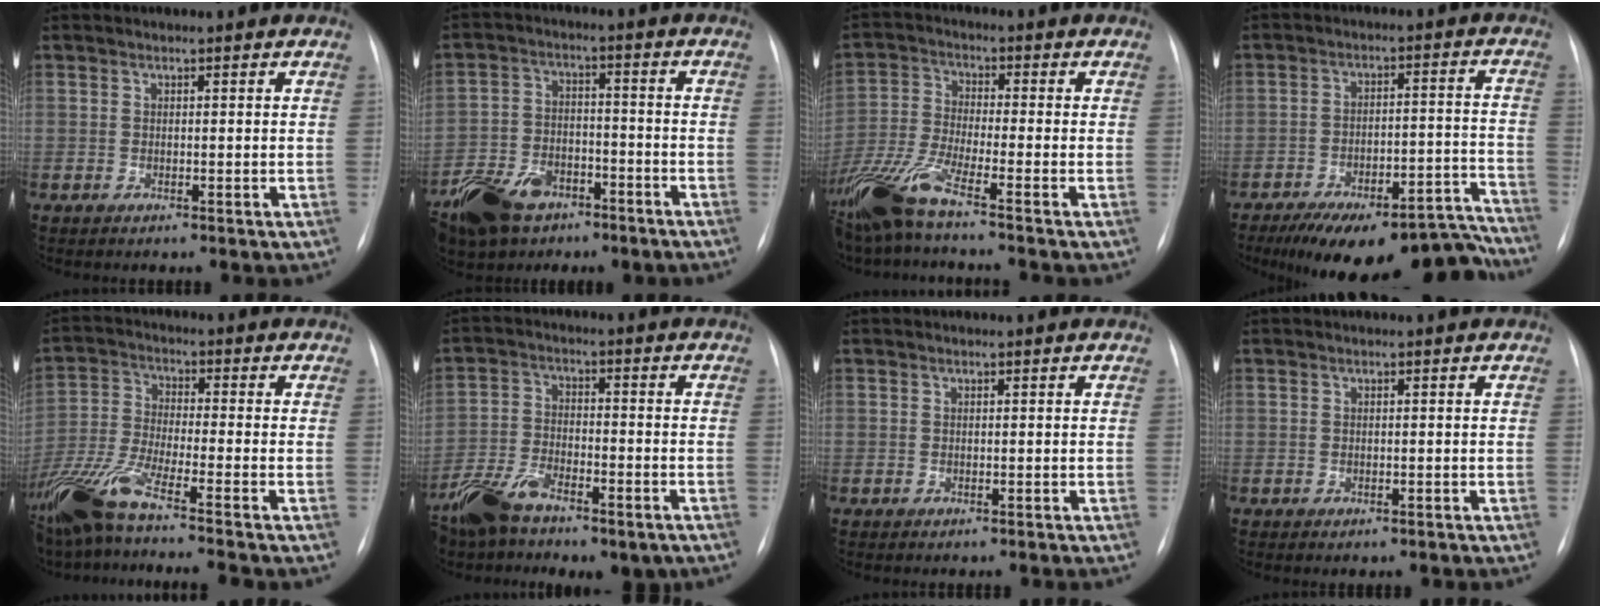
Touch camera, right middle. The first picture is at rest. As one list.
[{"total": 14.5, "force": [-9.0, 8.8, 7.1], "torque": [-0.161, 0.005, -0.148]}, {"total": 10.2, "force": [-7.6, -0.3, 6.8], "torque": [-0.154, -0.033, -0.151]}, {"total": 21.8, "force": [-19.2, 5.4, 8.8], "torque": [-0.085, 0.034, -0.266]}, {"total": 13.8, "force": [-10.6, -0.4, 8.8], "torque": [-0.189, -0.034, -0.194]}, {"total": 11.8, "force": [-8.5, 4.7, 6.7], "torque": [-0.120, 0.001, -0.144]}, {"total": 0.5, "force": [-0.5, 0.0, 0.3], "torque": [-0.002, 0.000, -0.007]}, {"total": 0.0}]